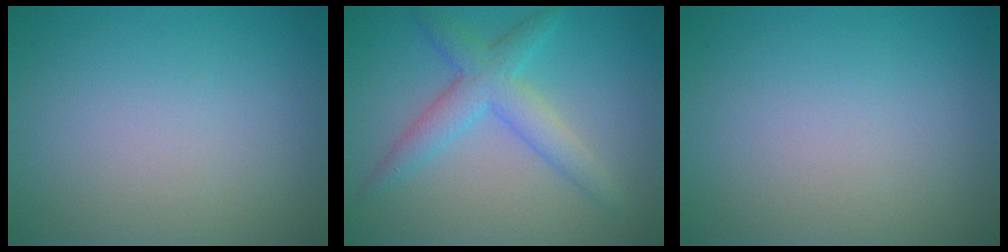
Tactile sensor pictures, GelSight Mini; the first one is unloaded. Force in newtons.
{"total": 4.0, "press": 4.0, "slide": 0.1}
{"total": 0.0}